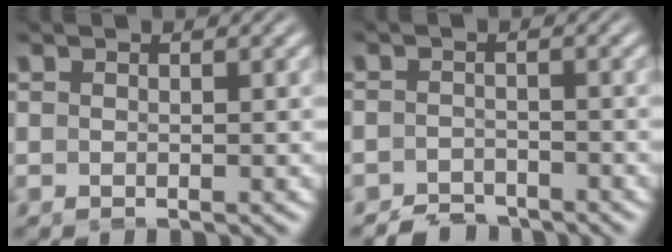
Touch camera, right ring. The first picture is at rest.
{"total": 4.2, "force": [-4.1, 1.0, -0.1], "torque": [0.016, -0.019, -0.073]}